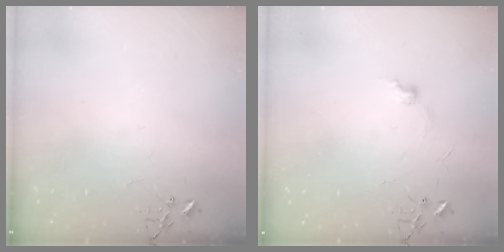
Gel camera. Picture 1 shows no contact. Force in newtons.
{"total": 5.3, "press": 5.2, "slide": 0.7}